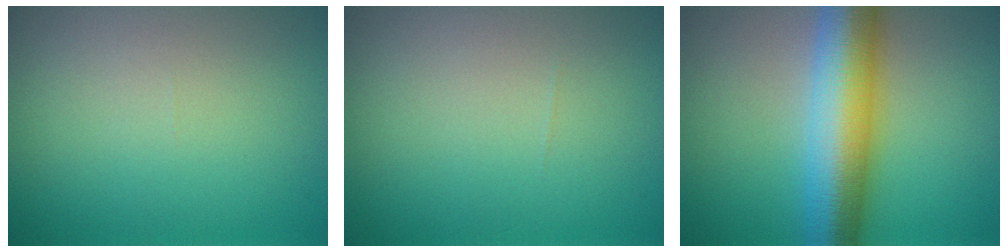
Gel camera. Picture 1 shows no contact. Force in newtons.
{"total": 0.0}
{"total": 9.5, "press": 9.5, "slide": 0.2}